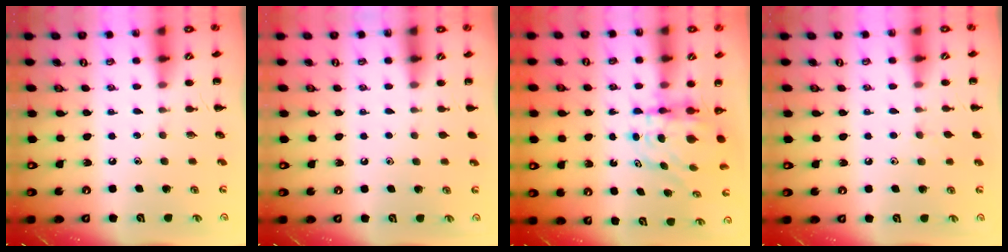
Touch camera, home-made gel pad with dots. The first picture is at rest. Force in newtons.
{"total": 1.1, "press": 1.1, "slide": 0.2}
{"total": 7.2, "press": 7.0, "slide": 1.5}
{"total": 3.2, "press": 3.0, "slide": 1.3}